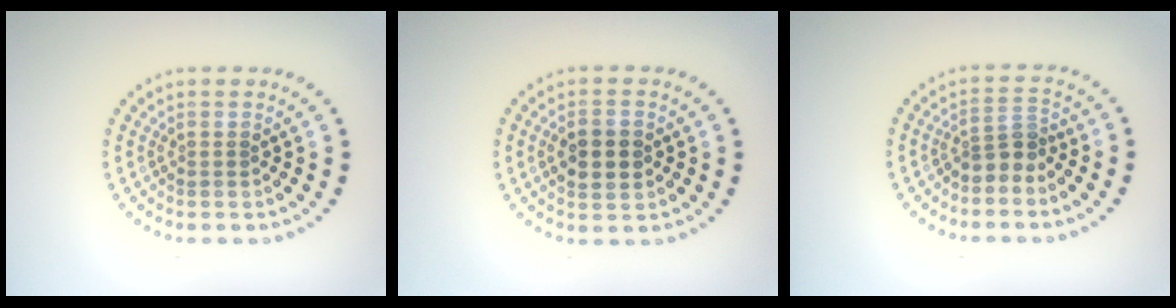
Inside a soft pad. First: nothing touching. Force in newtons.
{"total": 3.6, "press": 3.6, "slide": 0.2}
{"total": 2.4, "press": 1.8, "slide": 1.6}